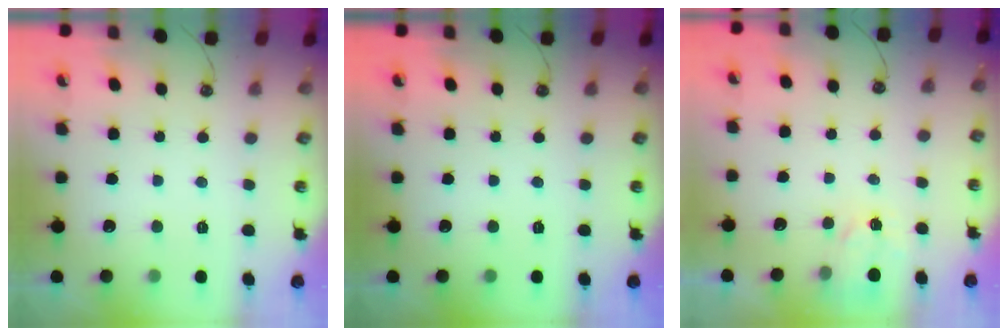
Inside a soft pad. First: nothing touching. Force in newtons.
{"total": 0.0}
{"total": 3.4, "press": 3.4, "slide": 0.6}